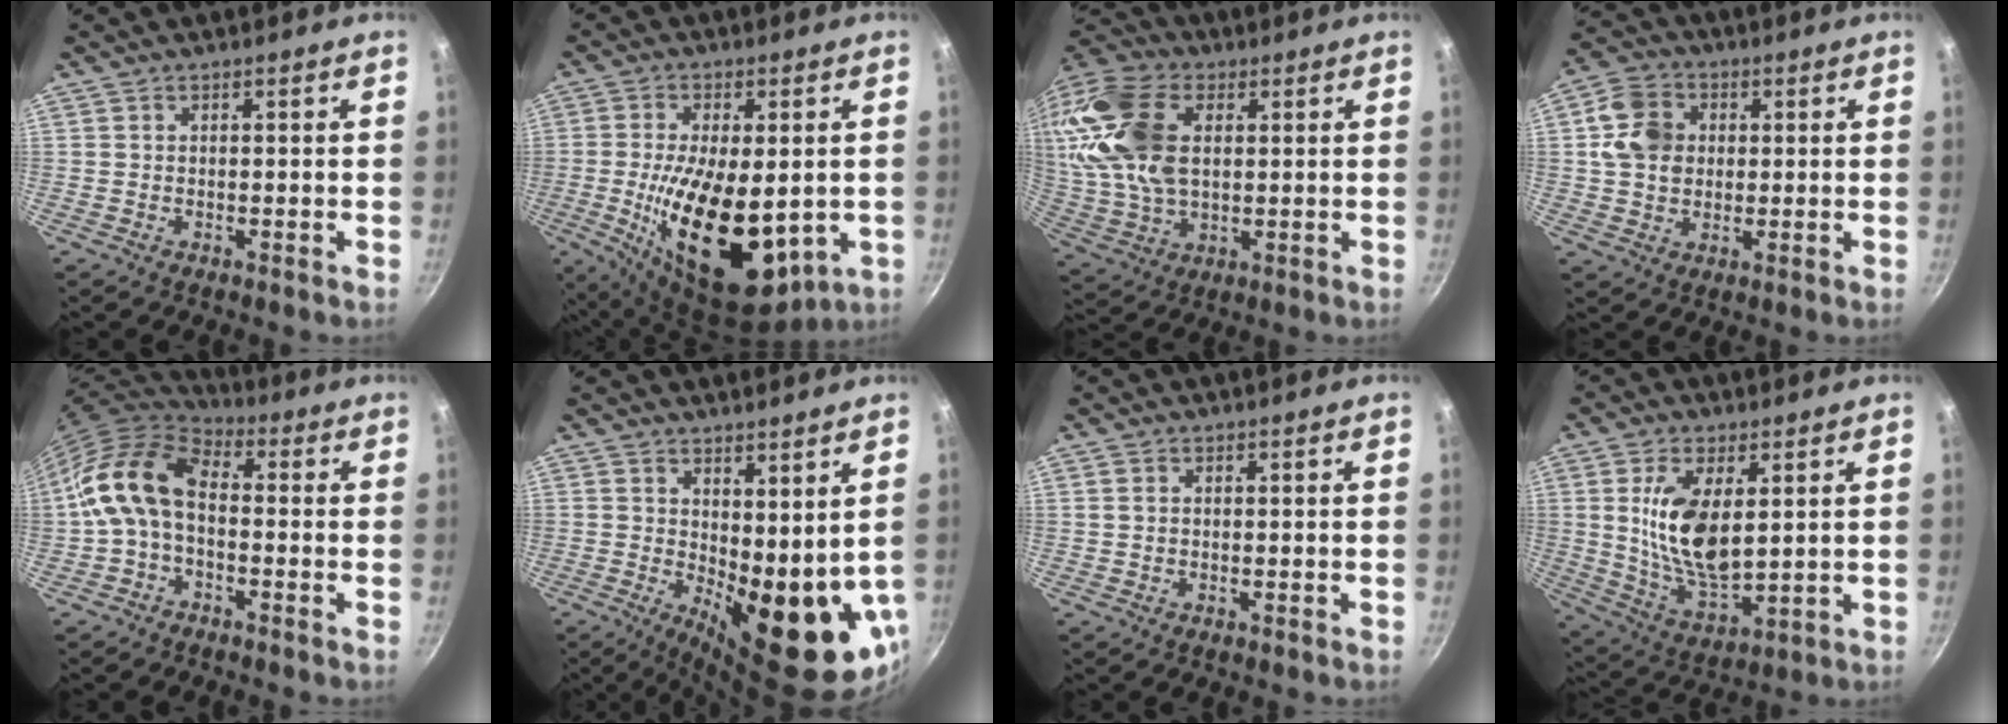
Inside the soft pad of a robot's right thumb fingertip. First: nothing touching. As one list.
[{"total": 21.8, "force": [-3.6, 10.4, 18.8], "torque": [-0.316, -0.026, -0.026]}, {"total": 26.5, "force": [6.8, 16.6, 19.5], "torque": [-0.473, 0.029, 0.133]}, {"total": 9.9, "force": [1.5, 7.9, 5.7], "torque": [-0.090, 0.010, 0.023]}, {"total": 12.9, "force": [-0.7, 7.9, 10.2], "torque": [-0.193, 0.036, -0.027]}, {"total": 16.8, "force": [-1.1, 6.9, 15.3], "torque": [-0.202, -0.036, 0.011]}, {"total": 0.9, "force": [0.2, 0.6, 0.6], "torque": [-0.013, 0.001, 0.007]}, {"total": 13.5, "force": [2.8, 6.7, 11.5], "torque": [-0.206, -0.024, 0.066]}]